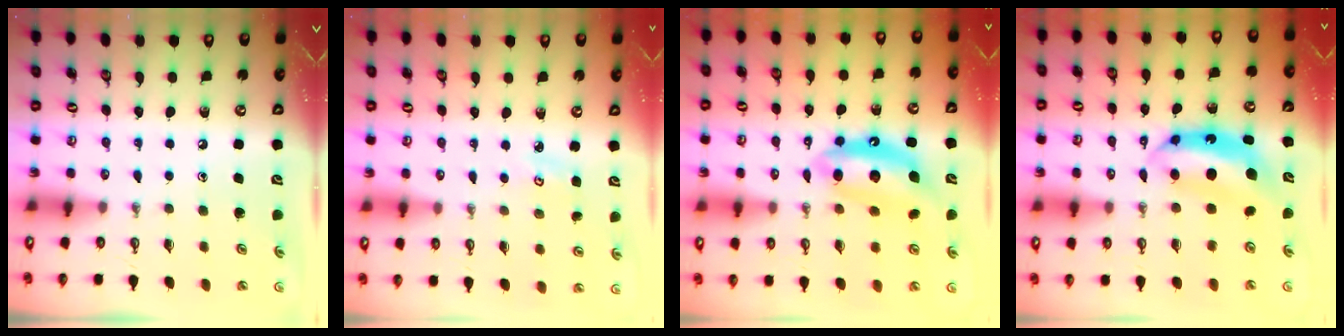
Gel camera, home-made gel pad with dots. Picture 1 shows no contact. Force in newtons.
{"total": 2.9, "press": 2.9, "slide": 0.4}
{"total": 12.1, "press": 12.1, "slide": 1.0}
{"total": 8.0, "press": 7.9, "slide": 0.8}